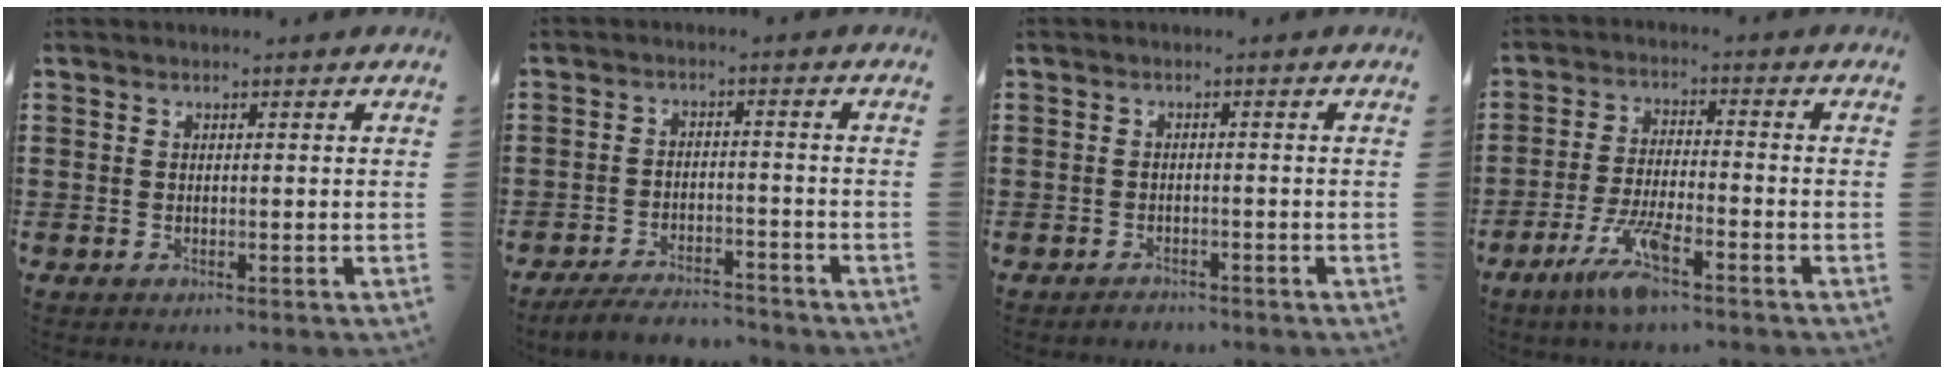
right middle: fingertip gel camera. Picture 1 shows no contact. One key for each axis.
{"total": 4.6, "fx": -4.3, "fy": 0.7, "fz": 1.2, "tx": -0.026, "ty": 0.002, "tz": -0.087}
{"total": 1.3, "fx": -1.2, "fy": 0.3, "fz": 0.0, "tx": -0.005, "ty": 0.001, "tz": -0.027}
{"total": 7.5, "fx": -4.5, "fy": 1.5, "fz": 5.8, "tx": -0.124, "ty": -0.006, "tz": -0.084}